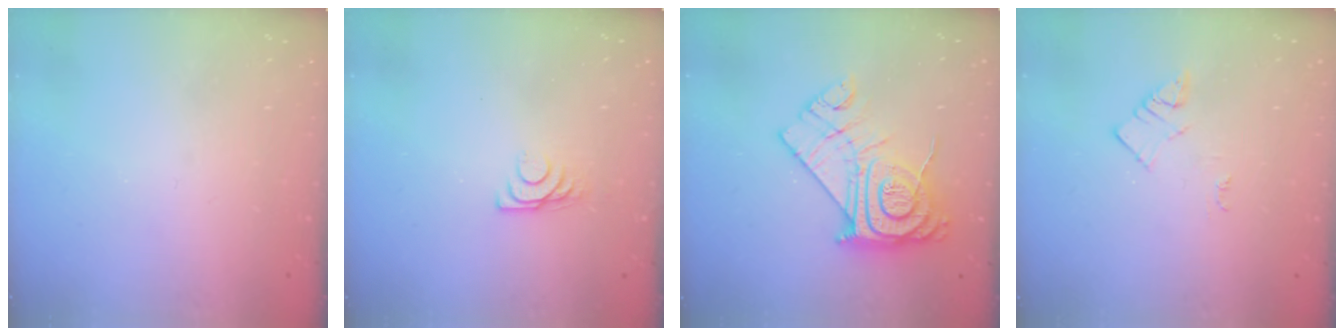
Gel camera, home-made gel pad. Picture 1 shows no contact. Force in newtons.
{"total": 6.8, "press": 6.8, "slide": 0.6}
{"total": 18.1, "press": 18.0, "slide": 1.5}
{"total": 3.0, "press": 3.0, "slide": 0.4}